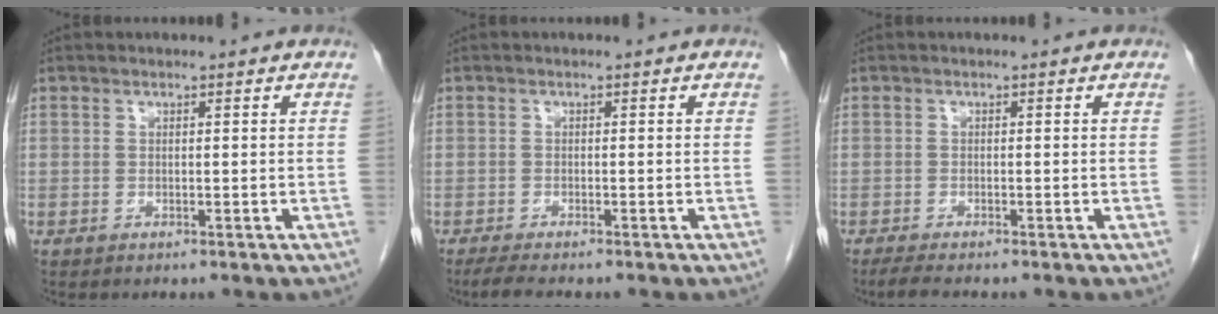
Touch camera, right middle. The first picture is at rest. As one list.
[{"total": 3.1, "force": [-2.5, 0.2, 1.8], "torque": [-0.038, -0.011, -0.040]}, {"total": 2.5, "force": [-2.1, 0.0, 1.4], "torque": [-0.035, -0.010, -0.035]}]